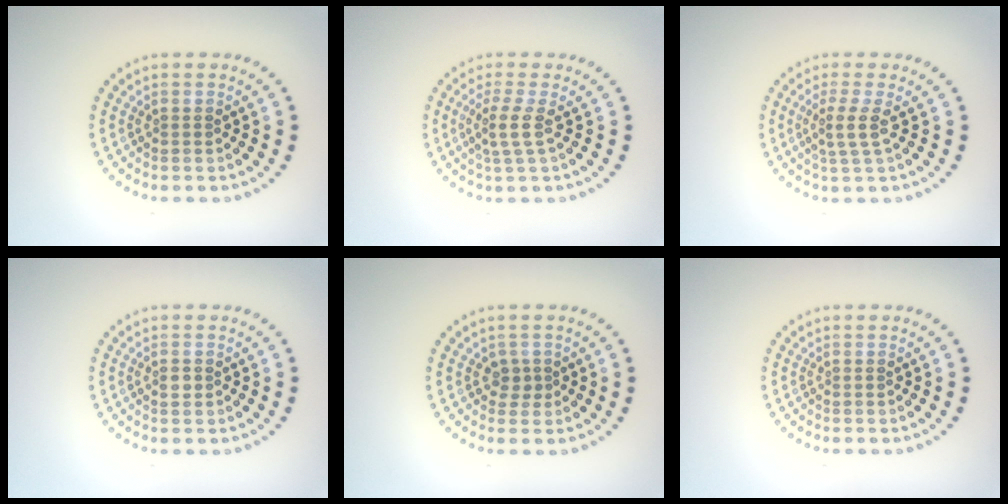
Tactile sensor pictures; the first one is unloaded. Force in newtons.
{"total": 2.2, "press": 1.7, "slide": 1.3}
{"total": 2.2, "press": 1.7, "slide": 1.4}
{"total": 0.9, "press": 0.8, "slide": 0.3}
{"total": 1.3, "press": 1.1, "slide": 0.8}
{"total": 0.0}